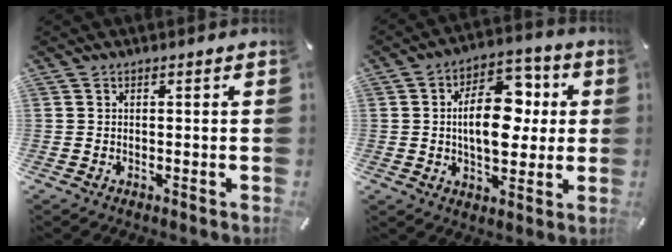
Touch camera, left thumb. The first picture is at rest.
{"total": 15.2, "force": [1.5, 9.4, 11.9], "torque": [-0.177, 0.000, 0.023]}